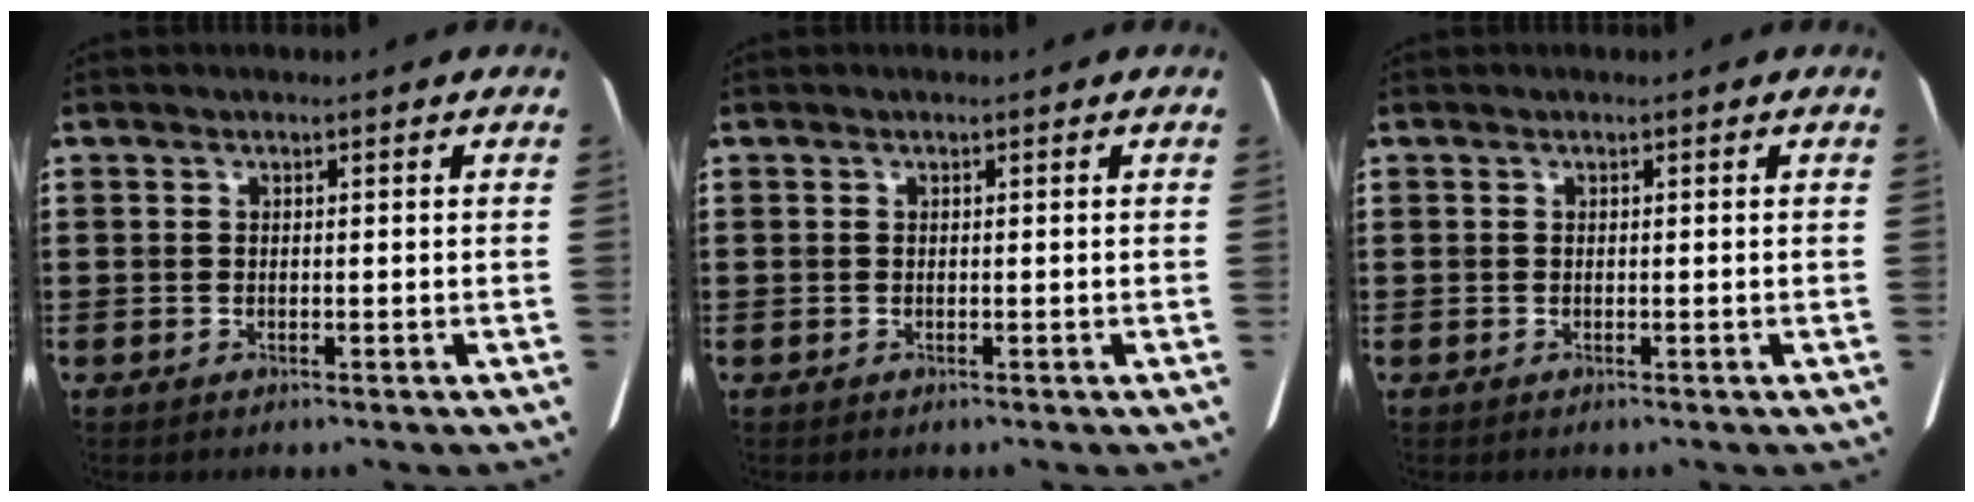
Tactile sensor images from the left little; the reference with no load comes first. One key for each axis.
{"total": 0.0}
{"total": 0.0}